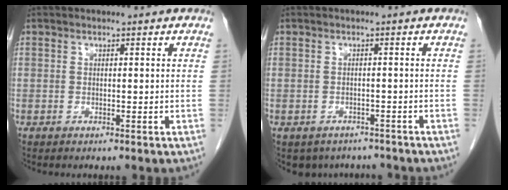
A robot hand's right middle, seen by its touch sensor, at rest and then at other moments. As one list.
[{"total": 5.9, "force": [-5.0, 3.2, 0.7], "torque": [-0.001, 0.007, -0.059]}]